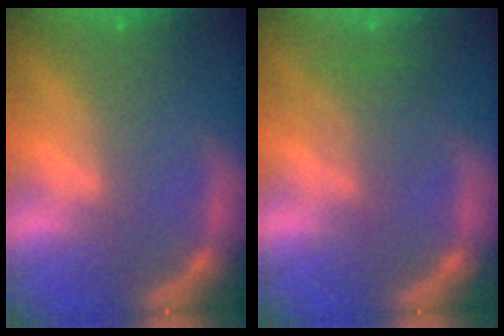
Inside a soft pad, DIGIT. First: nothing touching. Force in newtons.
{"total": 3.0}